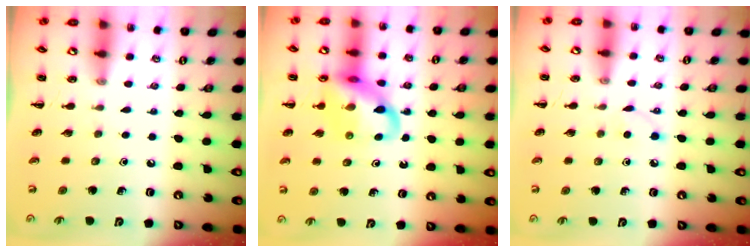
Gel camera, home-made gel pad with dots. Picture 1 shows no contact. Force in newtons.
{"total": 13.6, "press": 13.4, "slide": 1.9}
{"total": 2.7, "press": 2.5, "slide": 0.9}